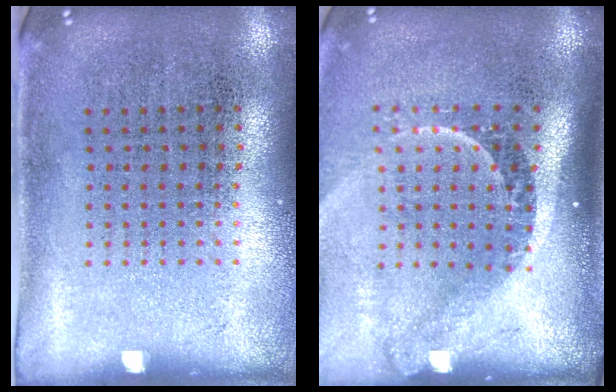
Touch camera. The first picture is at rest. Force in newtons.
{"total": 2.3, "press": 1.5, "slide": 1.7}